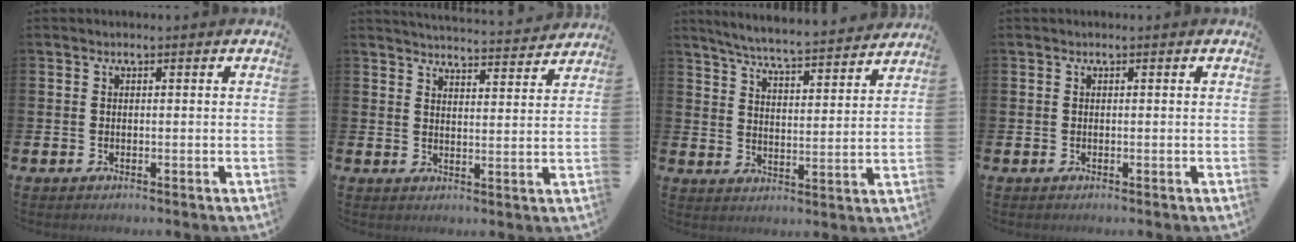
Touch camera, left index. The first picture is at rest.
{"total": 4.6, "force": [4.6, 0.0, 0.3], "torque": [-0.011, -0.038, 0.079]}
{"total": 6.2, "force": [6.0, -0.1, 1.5], "torque": [-0.055, -0.045, 0.103]}
{"total": 0.0}